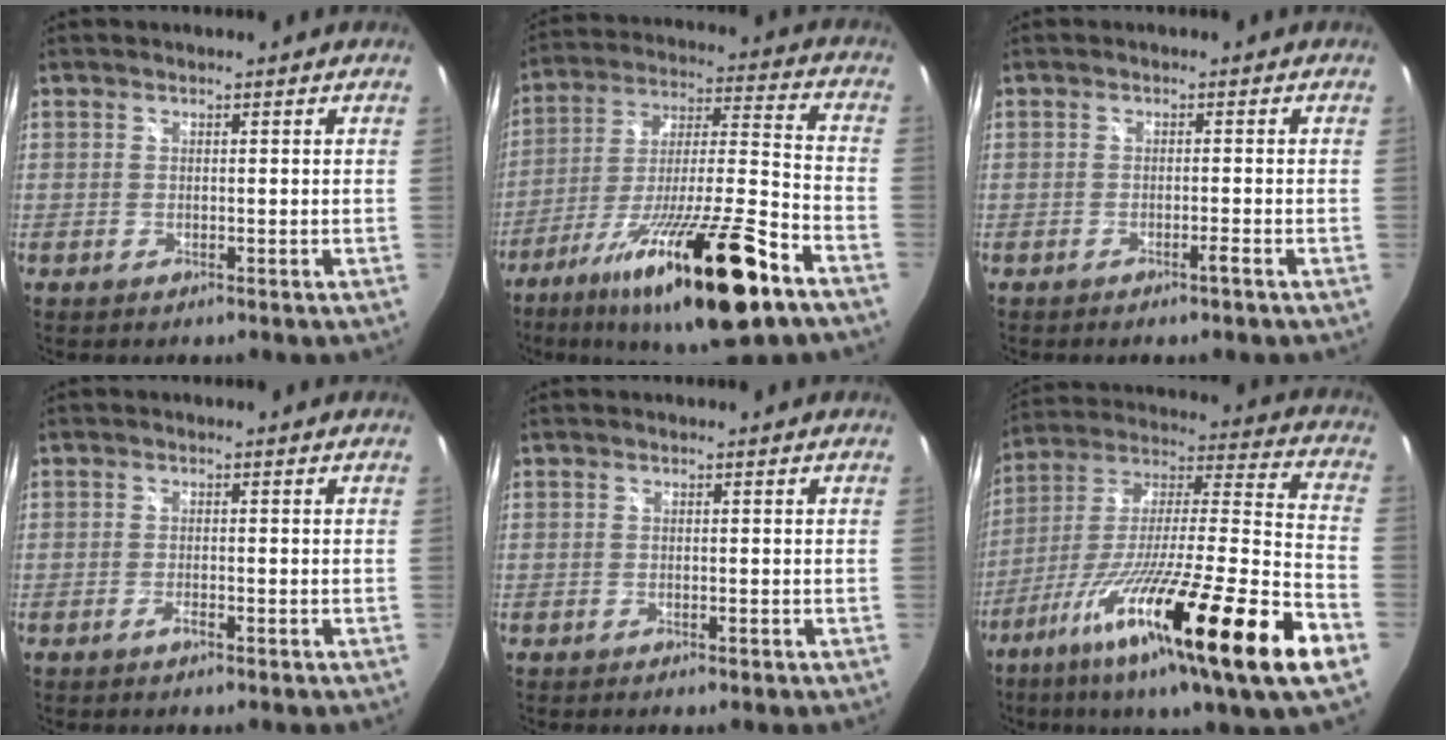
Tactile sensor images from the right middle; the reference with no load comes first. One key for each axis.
{"total": 25.3, "fx": -15.7, "fy": 3.6, "fz": 19.5, "tx": -0.340, "ty": -0.037, "tz": -0.260}
{"total": 1.2, "fx": -1.0, "fy": -0.2, "fz": 0.8, "tx": -0.016, "ty": 0.001, "tz": -0.018}
{"total": 1.3, "fx": -0.9, "fy": 0.3, "fz": 0.9, "tx": -0.019, "ty": -0.001, "tz": -0.019}
{"total": 0.8, "fx": -0.5, "fy": 0.3, "fz": 0.5, "tx": -0.008, "ty": -0.001, "tz": -0.008}
{"total": 29.2, "fx": -15.9, "fy": 1.1, "fz": 24.4, "tx": -0.383, "ty": -0.063, "tz": -0.268}